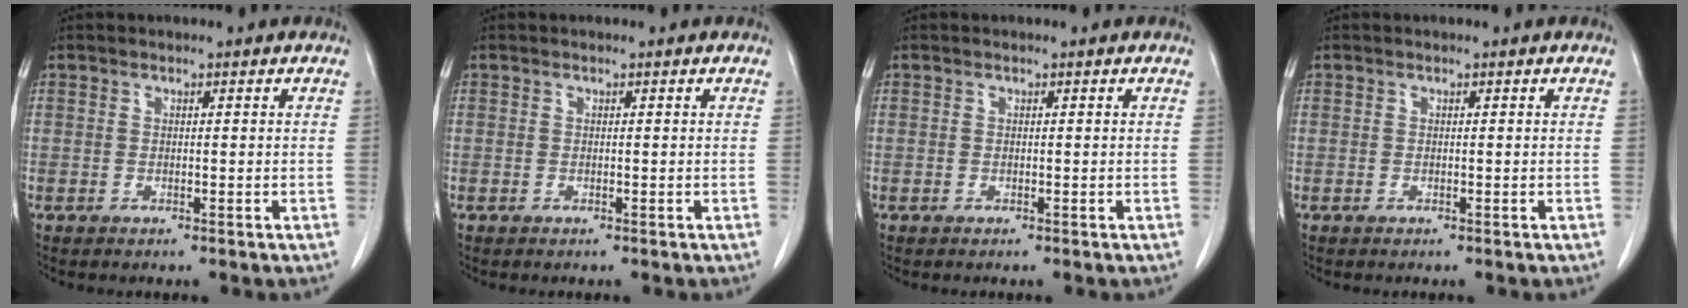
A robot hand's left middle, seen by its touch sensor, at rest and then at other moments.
{"total": 0.0}
{"total": 0.0}
{"total": 0.0}